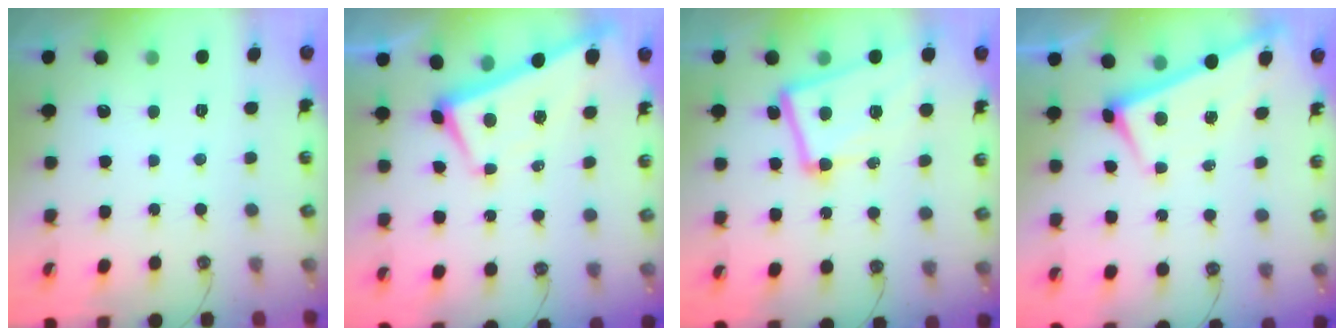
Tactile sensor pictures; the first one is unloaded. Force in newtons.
{"total": 2.4, "press": 2.3, "slide": 0.7}
{"total": 11.1, "press": 10.8, "slide": 2.4}
{"total": 1.2, "press": 1.2, "slide": 0.1}